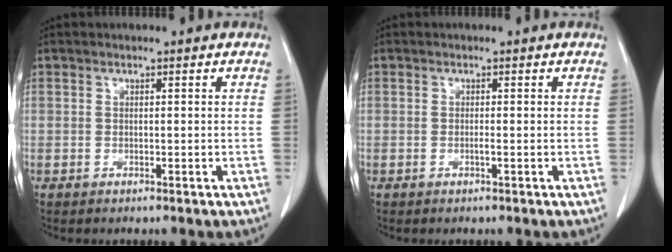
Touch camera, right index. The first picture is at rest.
{"total": 0.7, "force": [-0.2, 0.0, 0.6], "torque": [-0.014, 0.000, -0.005]}